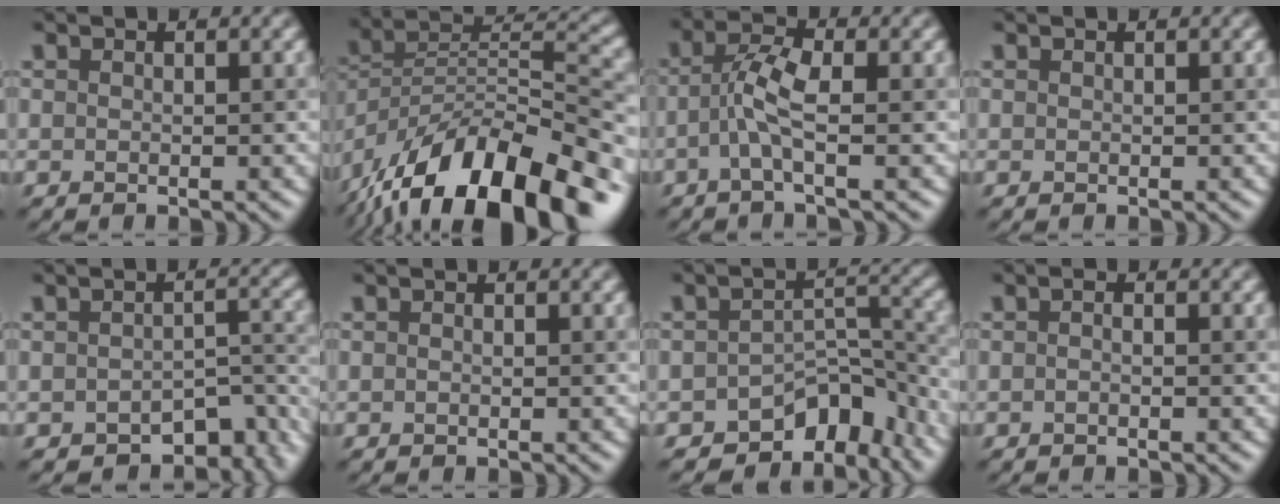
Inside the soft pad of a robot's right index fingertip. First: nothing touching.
{"total": 16.4, "force": [-11.1, 6.4, 10.2], "torque": [-0.188, 0.026, -0.192]}
{"total": 3.3, "force": [-0.8, 0.5, 3.1], "torque": [-0.064, 0.019, -0.022]}
{"total": 0.0}
{"total": 7.0, "force": [-5.0, 3.2, 3.7], "torque": [-0.026, -0.007, -0.061]}
{"total": 0.0}
{"total": 6.7, "force": [-4.9, 3.4, 3.1], "torque": [-0.015, 0.006, -0.079]}
{"total": 0.7, "force": [-0.1, 0.2, 0.6], "torque": [-0.001, -0.004, -0.012]}